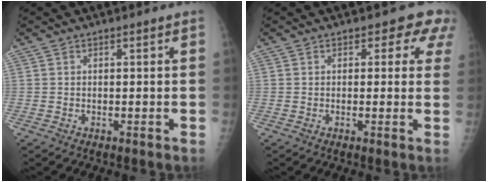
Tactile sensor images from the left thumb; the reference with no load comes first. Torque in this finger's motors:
{"motor_torque": [-0.11, 0.15, 0.09, 0.05, 0.05]}